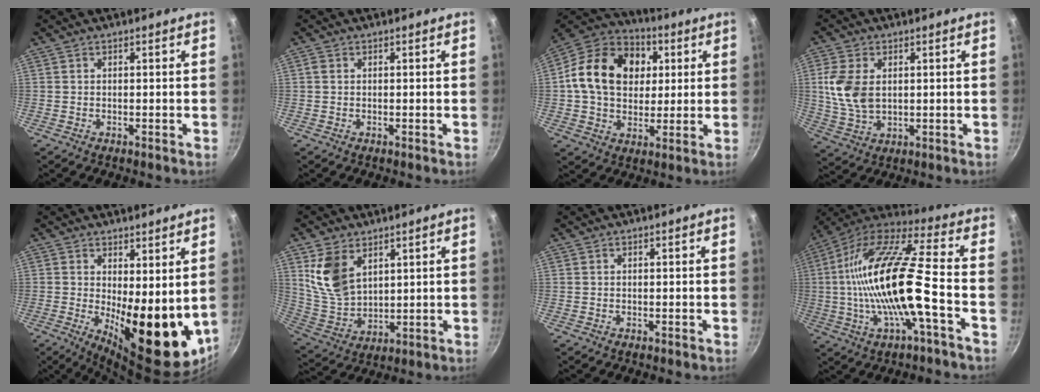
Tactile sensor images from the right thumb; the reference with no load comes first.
{"total": 0.9, "force": [0.2, 0.7, 0.5], "torque": [-0.009, 0.003, 0.001]}
{"total": 19.4, "force": [3.7, 14.8, 12.0], "torque": [-0.182, 0.017, 0.051]}
{"total": 9.5, "force": [1.6, 6.2, 7.0], "torque": [-0.140, -0.012, 0.035]}
{"total": 15.6, "force": [1.1, 6.3, 14.2], "torque": [-0.154, -0.035, 0.030]}
{"total": 11.0, "force": [4.9, 7.0, 6.9], "torque": [-0.117, -0.030, 0.111]}
{"total": 0.0}
{"total": 21.8, "force": [-3.4, 5.2, 20.9], "torque": [-0.383, 0.030, -0.072]}